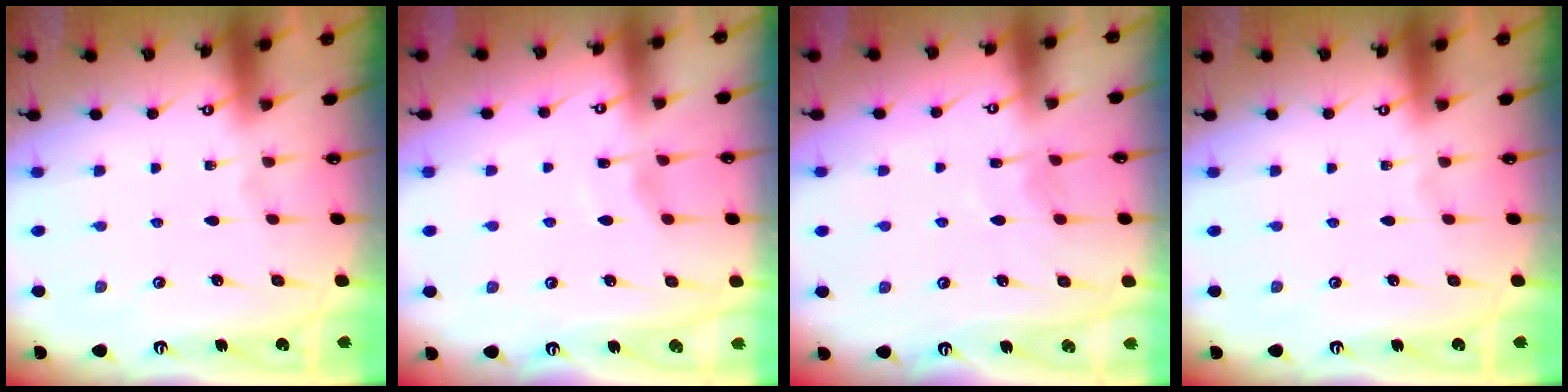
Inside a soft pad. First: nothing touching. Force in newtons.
{"total": 3.0, "press": 2.9, "slide": 0.4}
{"total": 6.3, "press": 6.2, "slide": 0.6}
{"total": 0.0}